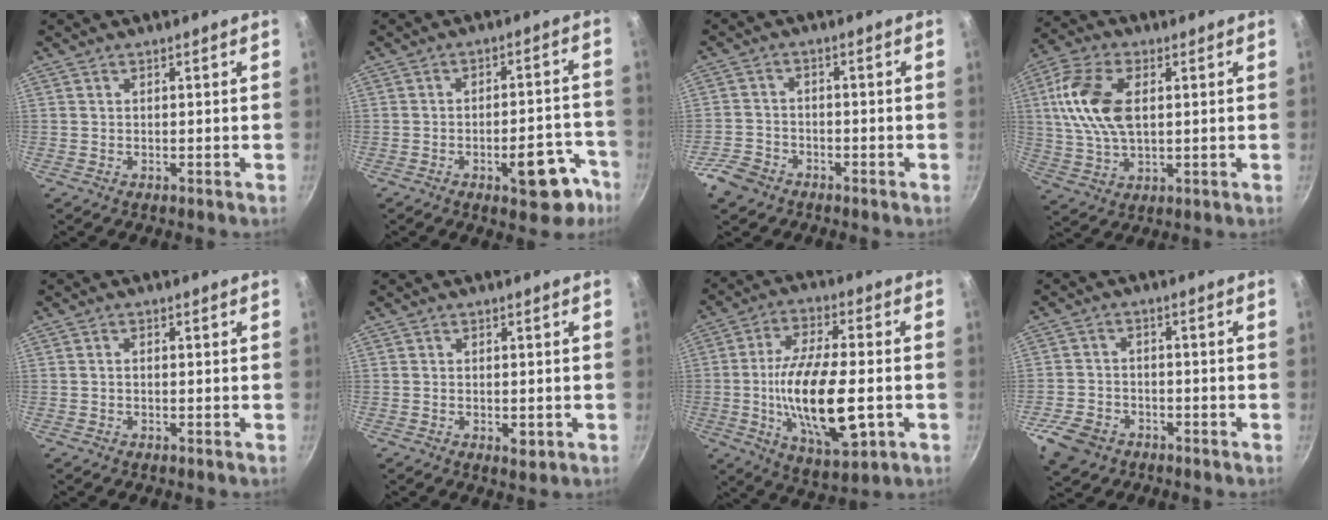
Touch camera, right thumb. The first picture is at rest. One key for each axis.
{"total": 11.4, "fx": -5.8, "fy": 5.1, "fz": 8.4, "tx": -0.057, "ty": 0.048, "tz": -0.070}
{"total": 5.6, "fx": -3.7, "fy": 3.8, "fz": 1.8, "tx": -0.029, "ty": 0.036, "tz": -0.069}
{"total": 13.5, "fx": 2.4, "fy": 7.8, "fz": 10.8, "tx": -0.204, "ty": 0.006, "tz": 0.041}
{"total": 0.8, "fx": -0.2, "fy": 0.5, "fz": 0.5, "tx": -0.010, "ty": 0.006, "tz": -0.003}
{"total": 2.5, "fx": -0.7, "fy": 1.3, "fz": 2.0, "tx": -0.031, "ty": -0.006, "tz": -0.009}
{"total": 18.9, "fx": -3.2, "fy": 7.5, "fz": 17.1, "tx": -0.303, "ty": 0.006, "tz": -0.056}
{"total": 8.1, "fx": -4.4, "fy": 5.8, "fz": 3.5, "tx": -0.069, "ty": 0.030, "tz": -0.080}